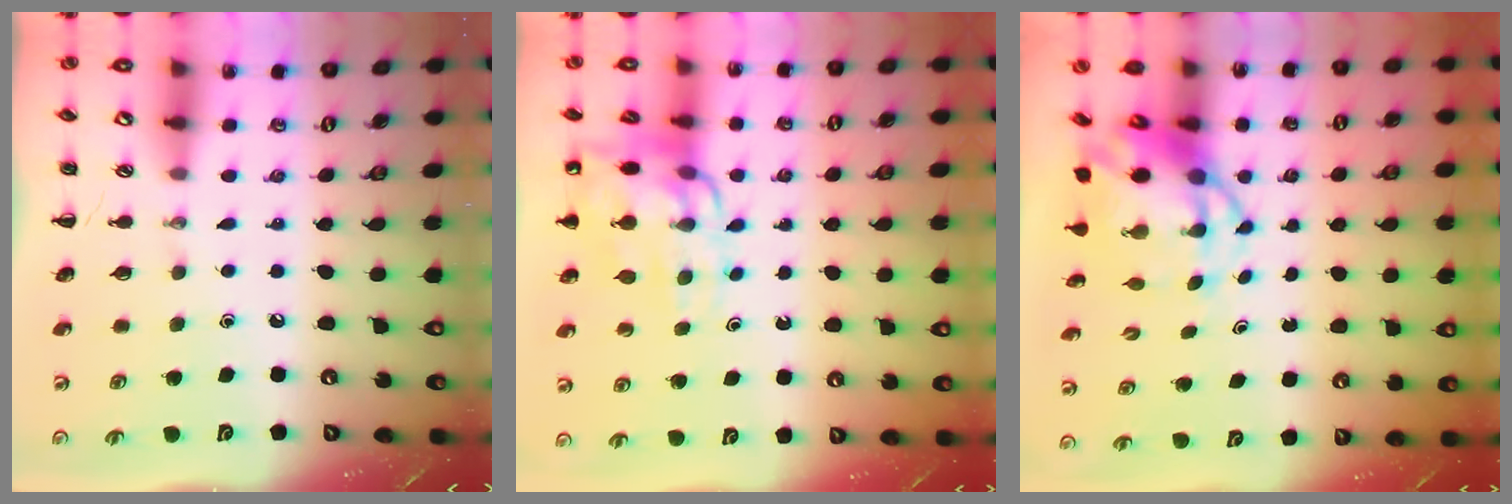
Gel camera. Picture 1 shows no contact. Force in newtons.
{"total": 13.3, "press": 13.0, "slide": 2.8}
{"total": 6.6, "press": 6.4, "slide": 1.6}